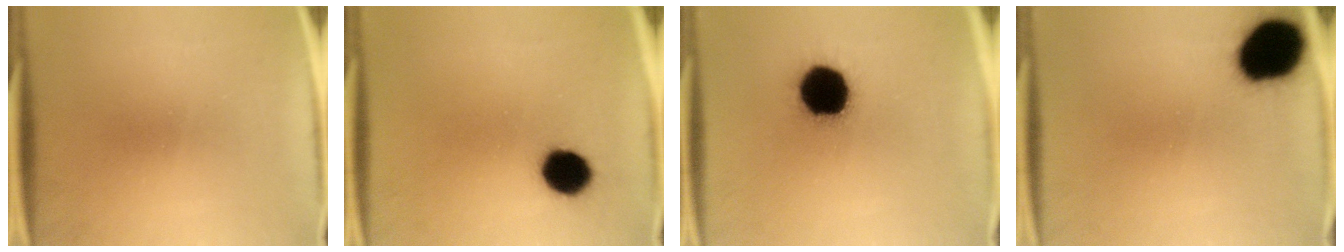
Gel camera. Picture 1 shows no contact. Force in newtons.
{"total": 8.4}
{"total": 18.5}
{"total": 17.4}